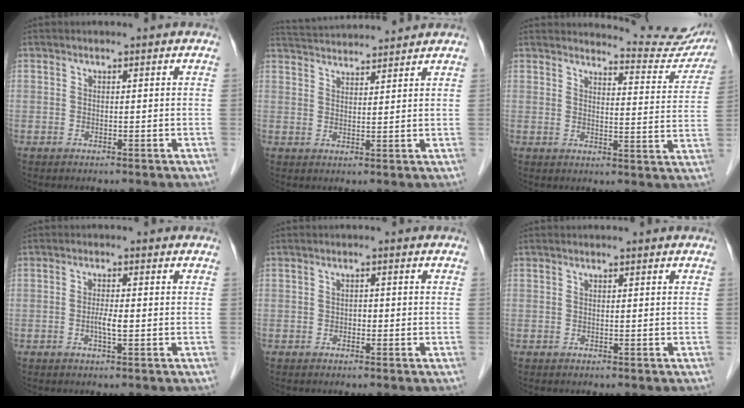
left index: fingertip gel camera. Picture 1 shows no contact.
{"total": 9.0, "force": [8.7, 0.0, 2.1], "torque": [-0.045, 0.032, 0.137]}
{"total": 11.4, "force": [11.4, 0.7, 0.4], "torque": [0.005, -0.065, 0.117]}
{"total": 2.0, "force": [-0.5, 0.3, 1.9], "torque": [-0.037, -0.001, -0.010]}
{"total": 0.8, "force": [-0.4, 0.5, 0.4], "torque": [-0.004, 0.002, -0.008]}
{"total": 0.0}